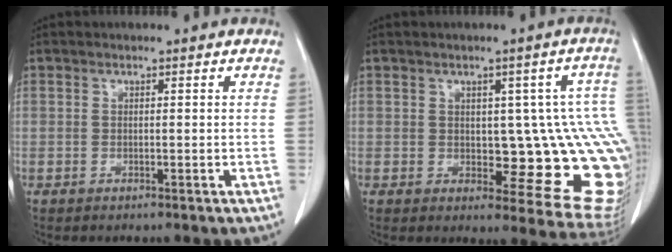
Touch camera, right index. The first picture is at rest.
{"total": 14.1, "force": [-0.5, 5.4, 13.0], "torque": [-0.097, 0.010, 0.005]}